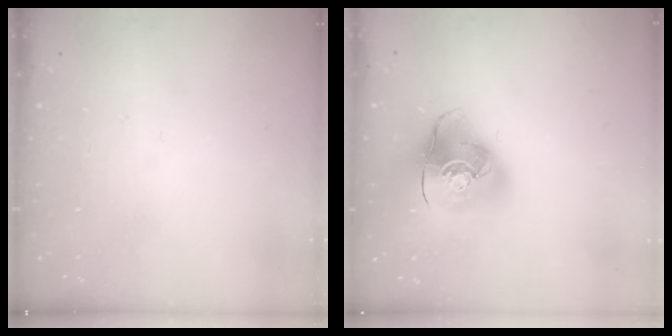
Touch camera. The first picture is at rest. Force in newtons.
{"total": 12.3, "press": 12.2, "slide": 1.9}